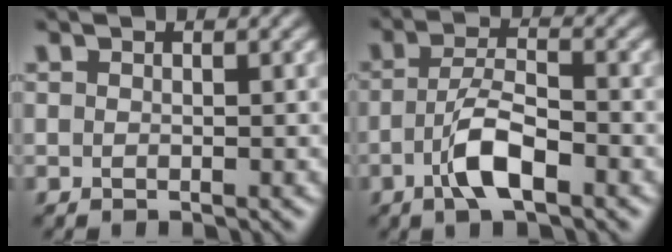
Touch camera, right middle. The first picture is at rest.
{"total": 4.3, "force": [-2.0, 1.2, 3.6], "torque": [-0.073, 0.007, -0.040]}